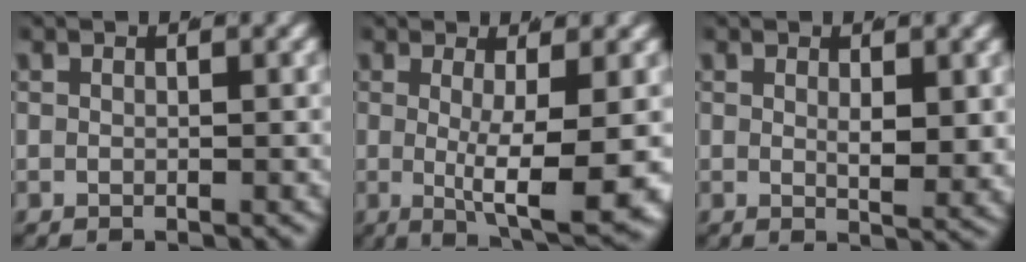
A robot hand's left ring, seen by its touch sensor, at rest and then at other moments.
{"total": 7.8, "force": [-1.1, 1.6, 7.5], "torque": [-0.107, -0.026, -0.003]}
{"total": 2.1, "force": [0.6, 0.1, 2.0], "torque": [-0.032, -0.019, 0.017]}